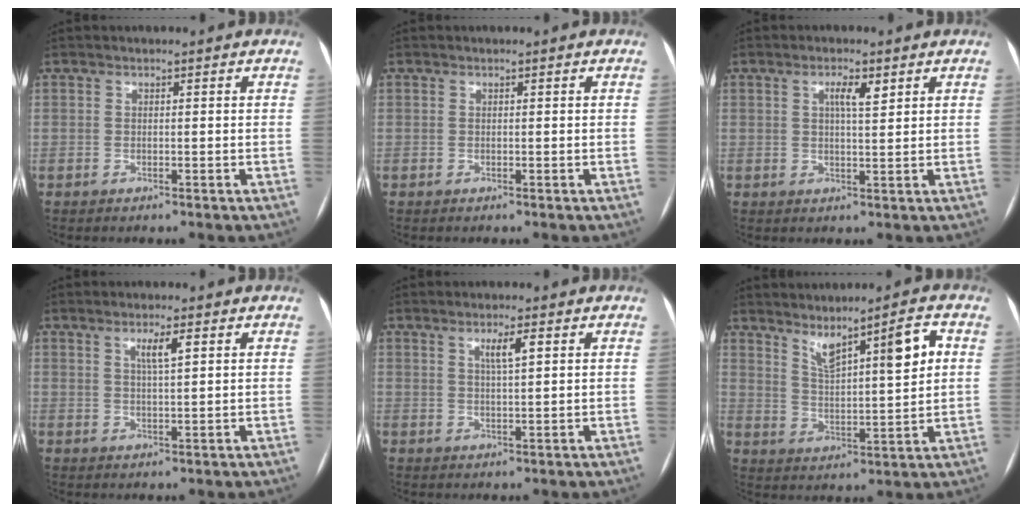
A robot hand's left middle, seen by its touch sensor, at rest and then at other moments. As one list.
[{"total": 0.0}, {"total": 3.2, "force": [1.5, 0.6, 2.7], "torque": [-0.049, 0.002, 0.023]}, {"total": 3.1, "force": [1.3, 0.2, 2.8], "torque": [-0.050, 0.001, 0.022]}, {"total": 3.1, "force": [1.3, 0.2, 2.8], "torque": [-0.049, 0.001, 0.021]}, {"total": 9.1, "force": [4.2, 0.9, 8.1], "torque": [-0.132, 0.003, 0.074]}]